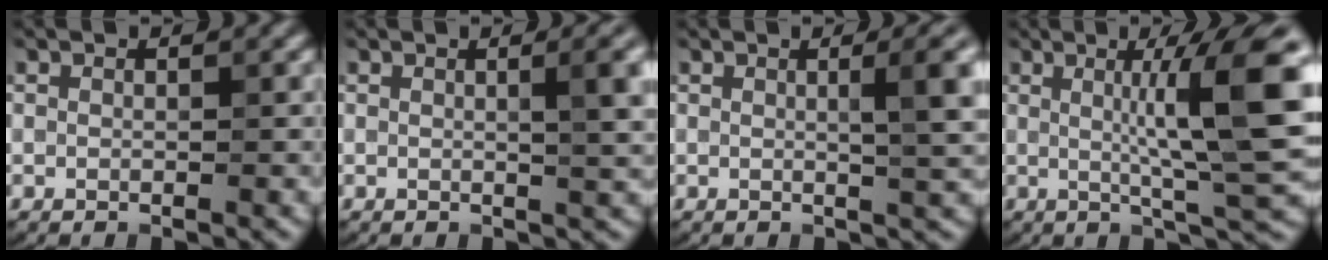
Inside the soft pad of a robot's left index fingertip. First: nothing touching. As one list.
[{"total": 4.3, "force": [0.8, 1.2, 4.1], "torque": [-0.042, 0.013, 0.006]}, {"total": 4.9, "force": [0.8, 1.2, 4.6], "torque": [-0.051, 0.012, 0.007]}, {"total": 9.1, "force": [1.2, 1.4, 8.9], "torque": [-0.114, 0.005, 0.020]}]